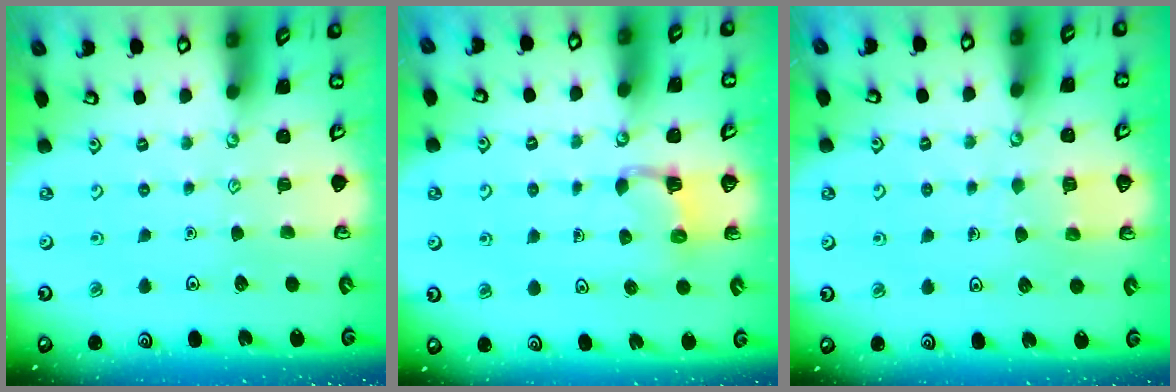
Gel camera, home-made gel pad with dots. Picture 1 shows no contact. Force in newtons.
{"total": 3.4, "press": 3.3, "slide": 0.6}
{"total": 3.9, "press": 3.9, "slide": 0.3}